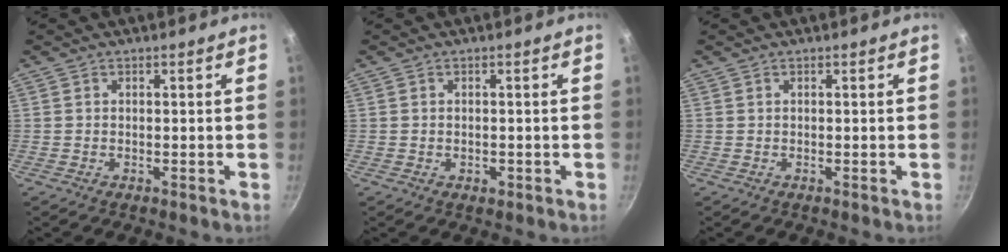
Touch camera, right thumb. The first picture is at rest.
{"total": 1.3, "force": [-0.4, 1.0, 0.7], "torque": [-0.004, 0.005, -0.003]}
{"total": 0.0}